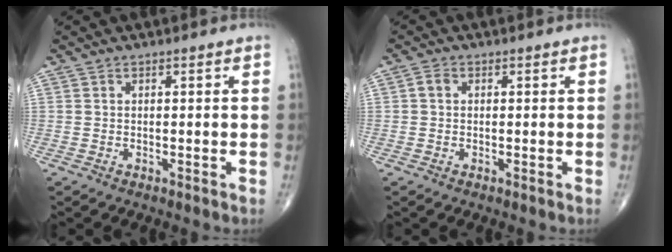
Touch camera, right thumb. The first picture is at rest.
{"total": 1.6, "force": [0.1, 1.3, 0.9], "torque": [-0.013, 0.005, 0.000]}